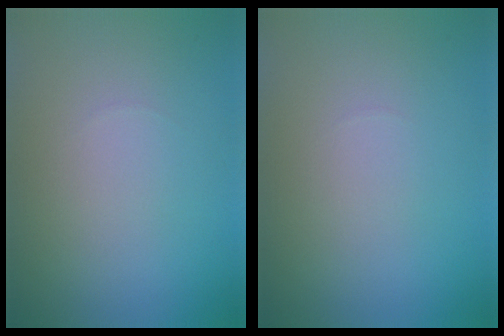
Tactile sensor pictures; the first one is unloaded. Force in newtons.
{"total": 0.0}